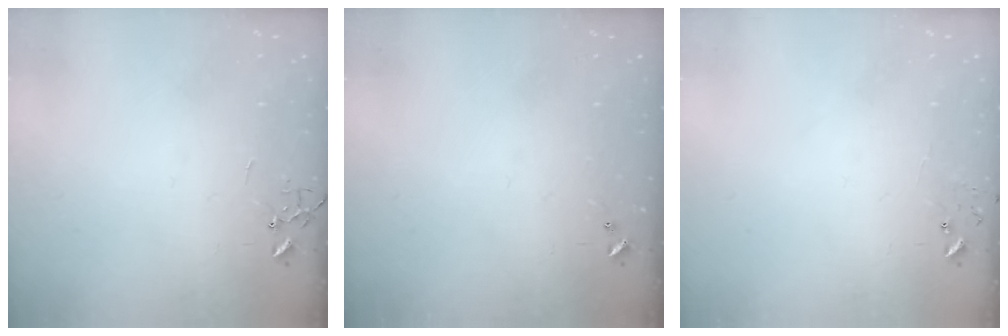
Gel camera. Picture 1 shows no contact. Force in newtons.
{"total": 0.0}
{"total": 6.3, "press": 6.3, "slide": 0.5}